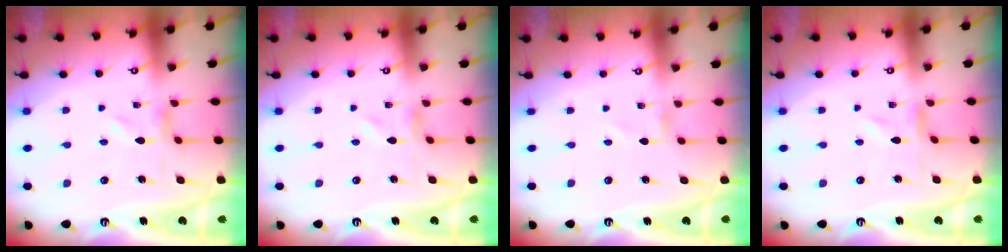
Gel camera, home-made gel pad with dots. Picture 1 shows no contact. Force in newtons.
{"total": 0.6, "press": 0.6, "slide": 0.2}
{"total": 0.0}
{"total": 0.0}